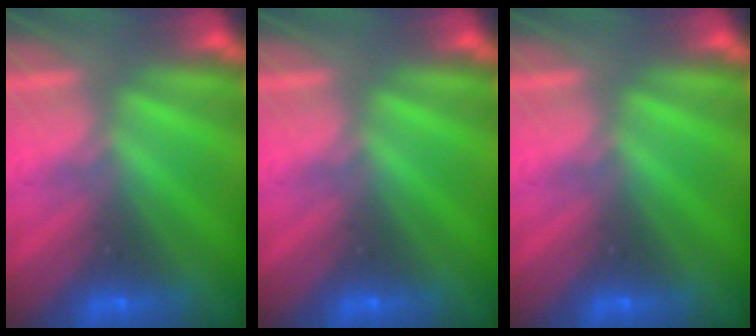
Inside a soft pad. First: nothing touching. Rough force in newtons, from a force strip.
{"total": 0.0}
{"total": 0.0}